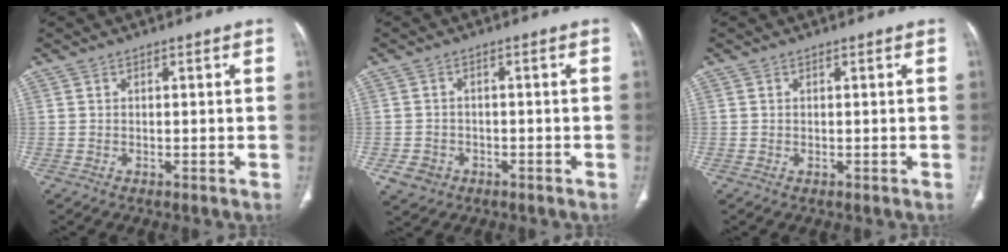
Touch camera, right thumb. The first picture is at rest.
{"total": 4.0, "force": [-1.8, 3.3, 1.3], "torque": [-0.021, 0.010, -0.022]}
{"total": 0.0}